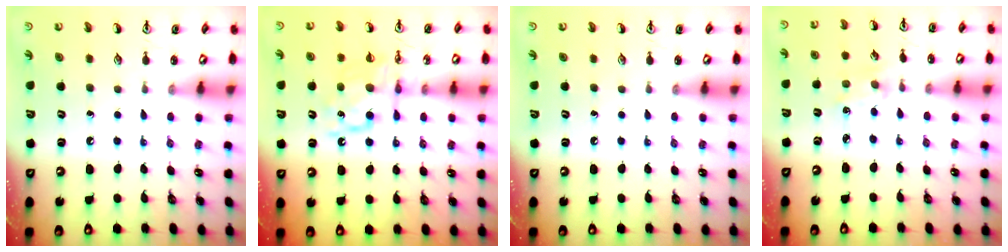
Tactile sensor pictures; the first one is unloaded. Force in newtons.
{"total": 10.3, "press": 10.3, "slide": 0.3}
{"total": 0.0}
{"total": 1.2, "press": 1.2, "slide": 0.2}